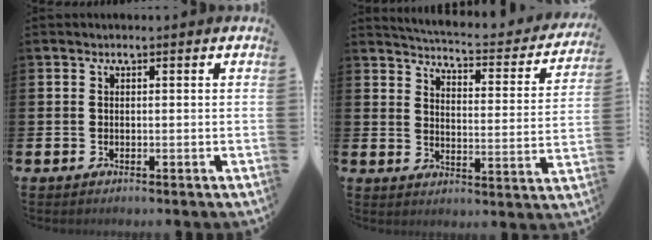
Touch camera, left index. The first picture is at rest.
{"total": 4.5, "force": [4.4, 0.4, 1.1], "torque": [-0.041, -0.042, 0.068]}